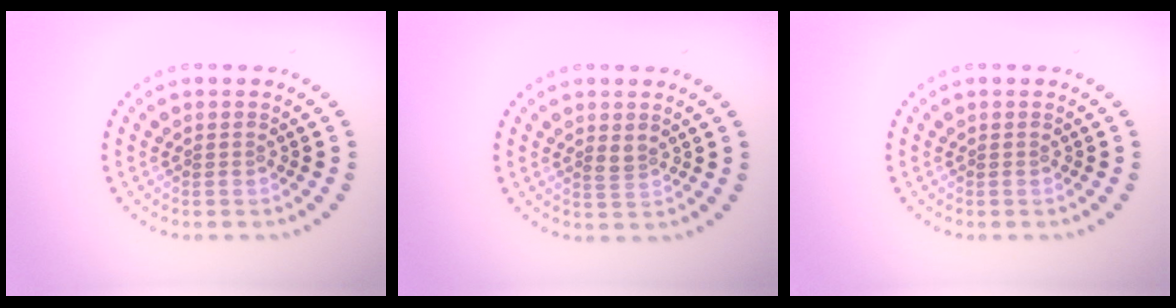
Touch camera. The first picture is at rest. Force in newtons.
{"total": 1.1, "press": 1.1, "slide": 0.5}
{"total": 0.0}